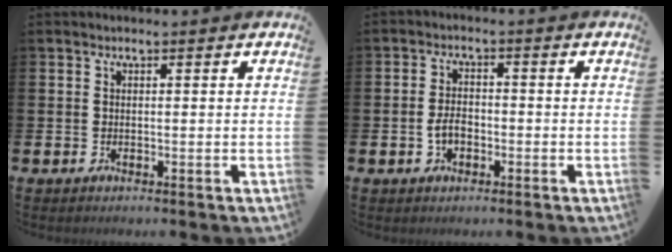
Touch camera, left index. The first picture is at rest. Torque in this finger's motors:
{"motor_torque": [0.32, 0.32, 0.11, 0.05]}